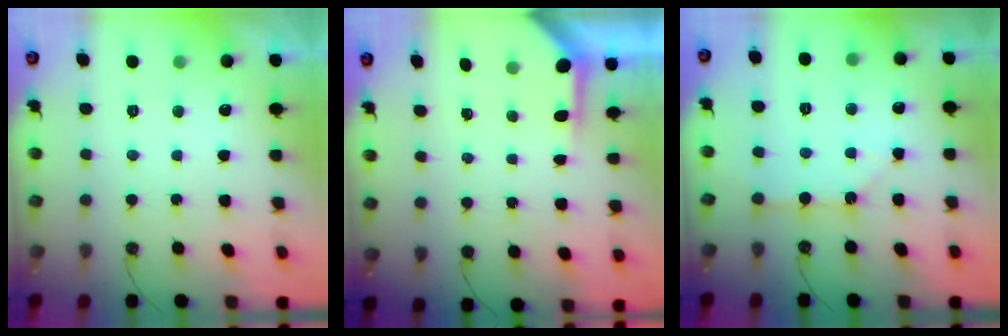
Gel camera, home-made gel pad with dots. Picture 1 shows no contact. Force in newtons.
{"total": 4.2, "press": 4.2, "slide": 0.5}
{"total": 2.5, "press": 2.5, "slide": 0.2}